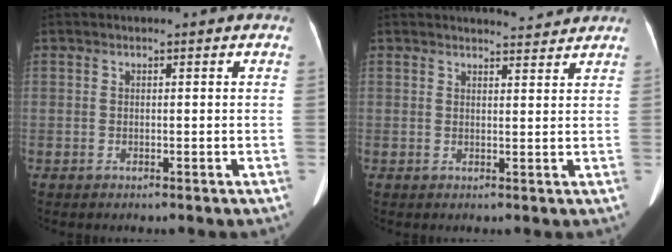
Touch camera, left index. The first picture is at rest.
{"total": 3.4, "force": [3.4, 0.2, 0.2], "torque": [-0.011, 0.000, 0.041]}